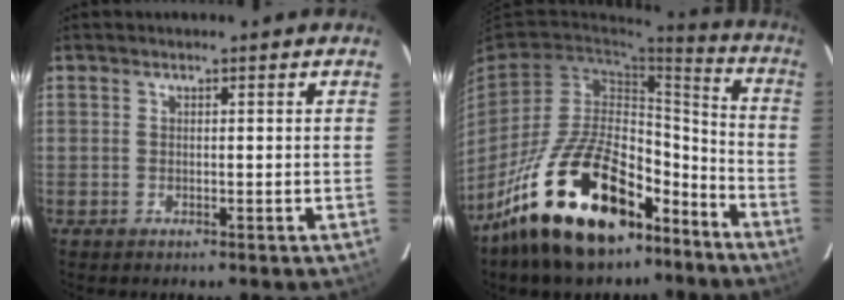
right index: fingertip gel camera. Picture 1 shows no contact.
{"total": 24.7, "force": [-16.6, 11.5, 14.2], "torque": [-0.254, 0.028, -0.251]}